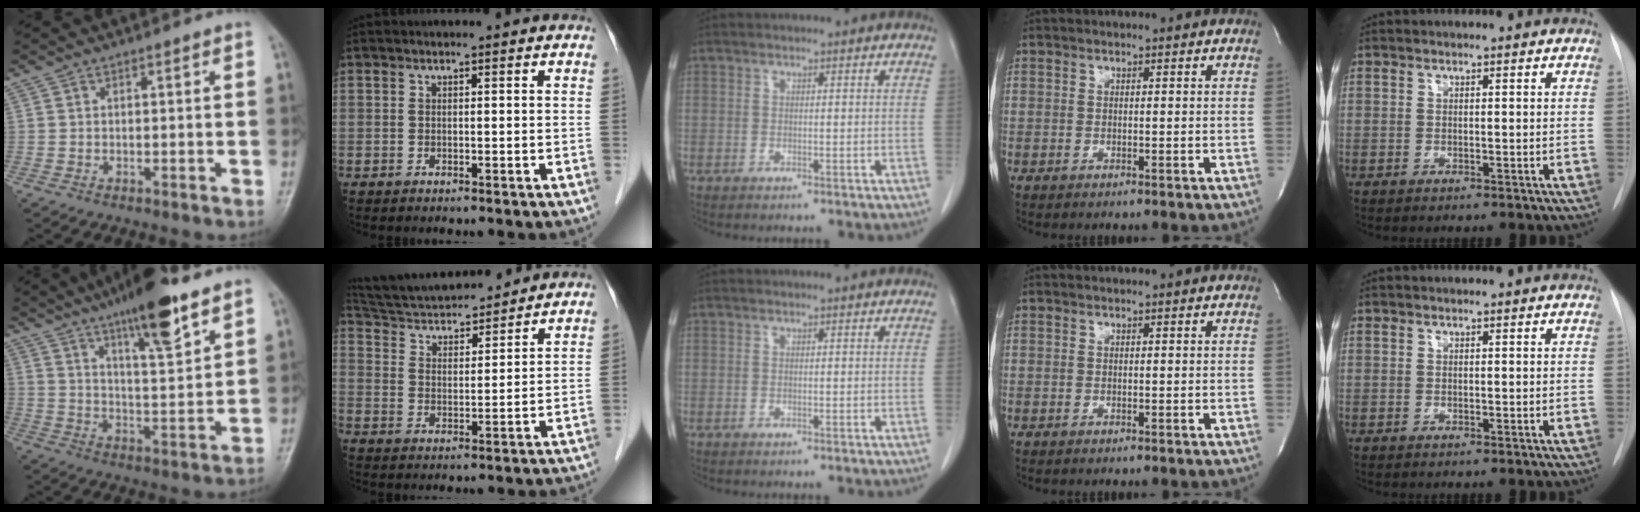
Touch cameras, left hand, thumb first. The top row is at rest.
{"thumb": {"total": 15.0, "force": [9.8, 3.1, 11.0], "torque": [-0.163, -0.049, 0.162]}, "index": {"total": 15.6, "force": [14.5, 2.7, 5.1], "torque": [-0.090, 0.025, 0.242]}}